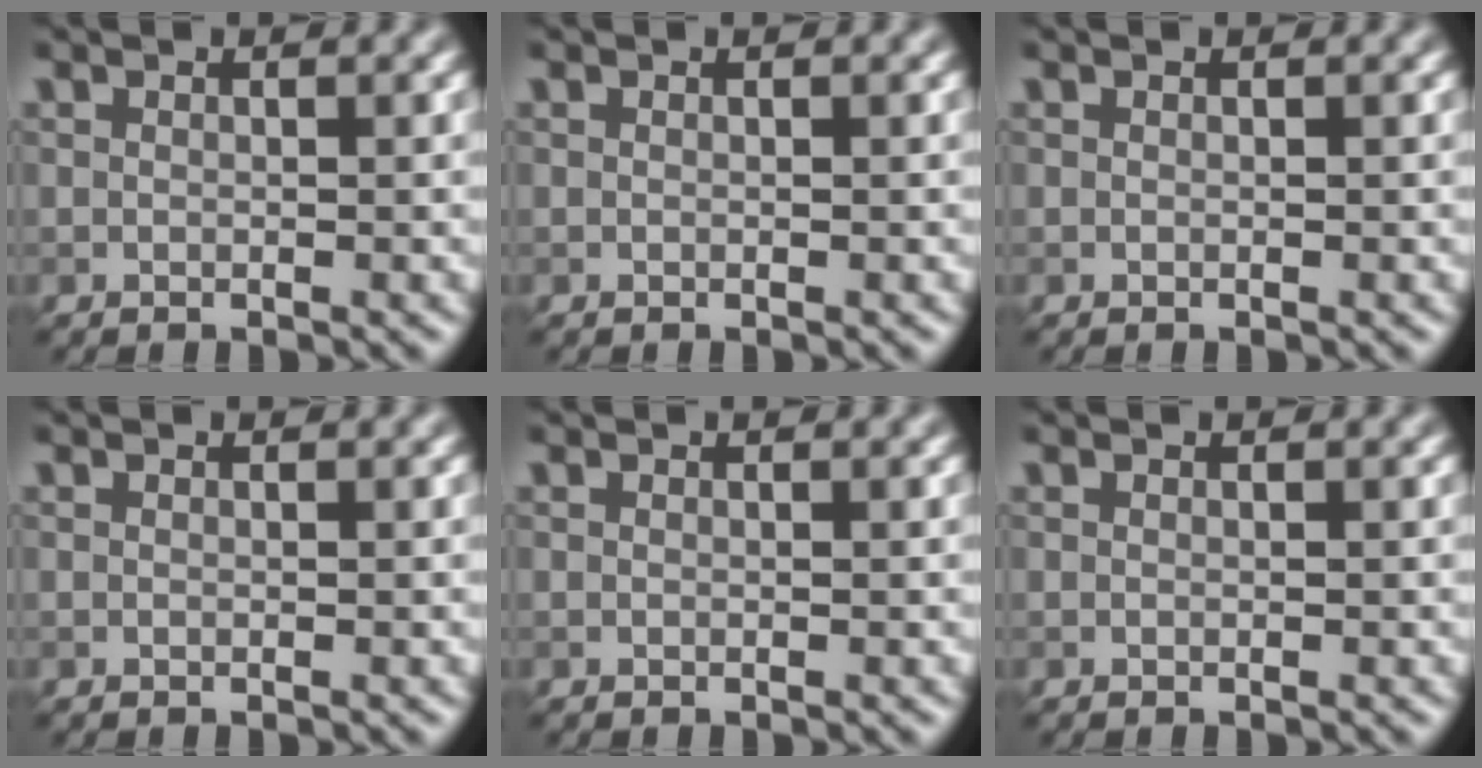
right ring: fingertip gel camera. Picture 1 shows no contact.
{"total": 0.0}
{"total": 0.0}
{"total": 0.0}
{"total": 0.0}
{"total": 0.0}